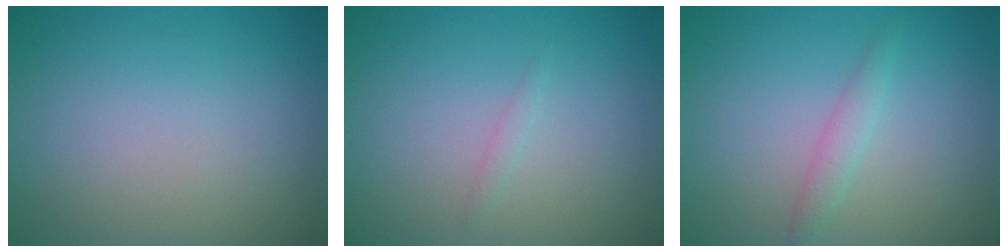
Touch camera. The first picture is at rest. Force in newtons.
{"total": 0.6, "press": 0.6, "slide": 0.0}
{"total": 1.4, "press": 1.4, "slide": 0.0}